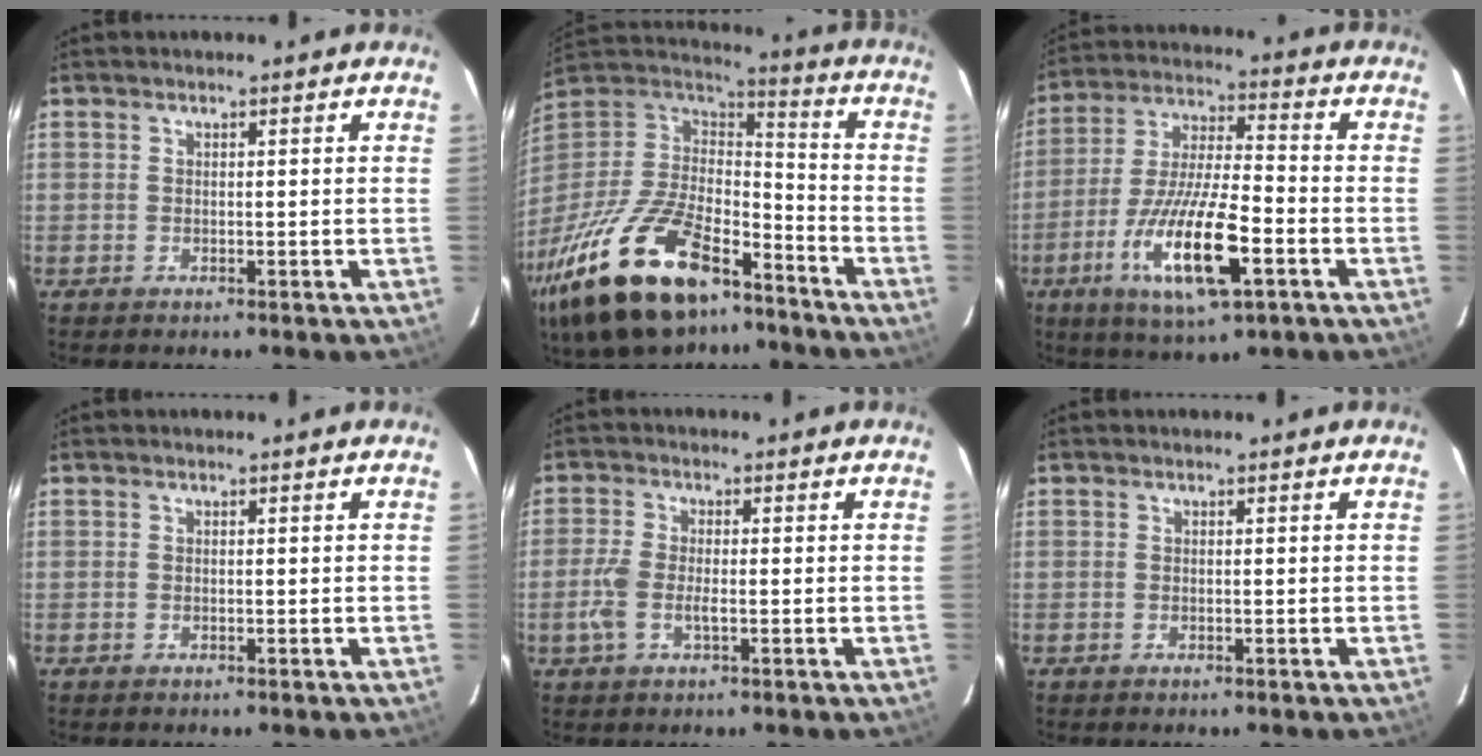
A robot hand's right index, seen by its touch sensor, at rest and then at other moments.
{"total": 31.5, "force": [-20.2, 13.9, 19.9], "torque": [-0.414, -0.037, -0.328]}
{"total": 17.2, "force": [-7.2, 4.1, 15.1], "torque": [-0.312, -0.025, -0.131]}
{"total": 0.0}
{"total": 4.8, "force": [-1.3, 1.9, 4.2], "torque": [-0.100, -0.001, -0.028]}
{"total": 0.0}